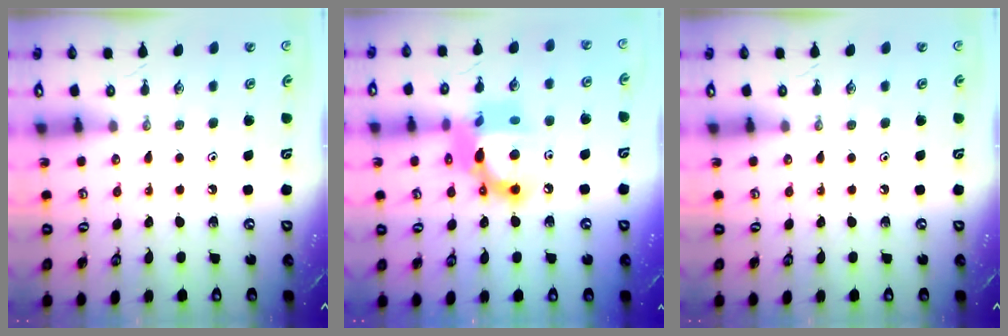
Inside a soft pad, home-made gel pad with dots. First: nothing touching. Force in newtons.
{"total": 15.1, "press": 15.1, "slide": 1.2}
{"total": 0.0}